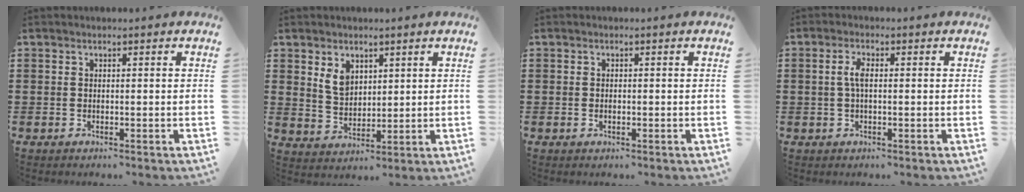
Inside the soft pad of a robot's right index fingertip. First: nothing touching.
{"total": 4.4, "force": [2.2, 3.1, 2.2], "torque": [-0.047, 0.007, 0.040]}
{"total": 0.7, "force": [-0.1, 0.1, 0.7], "torque": [-0.015, -0.006, -0.001]}
{"total": 2.9, "force": [0.1, 1.0, 2.7], "torque": [-0.060, 0.001, -0.003]}